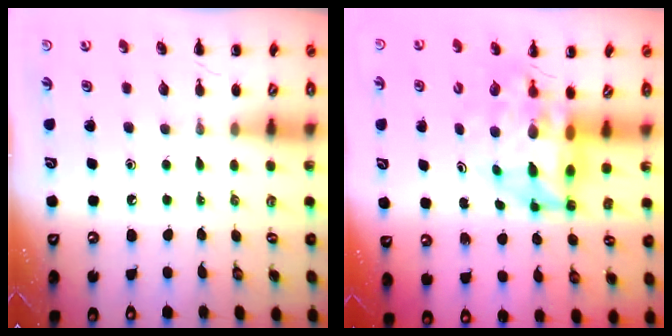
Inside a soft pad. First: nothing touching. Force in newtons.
{"total": 8.0, "press": 7.6, "slide": 2.3}